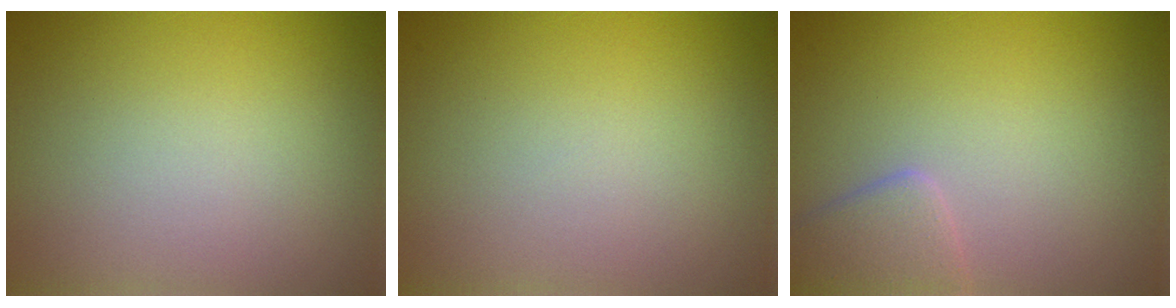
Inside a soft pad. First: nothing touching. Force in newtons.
{"total": 0.0}
{"total": 2.4, "press": 2.4, "slide": 0.1}